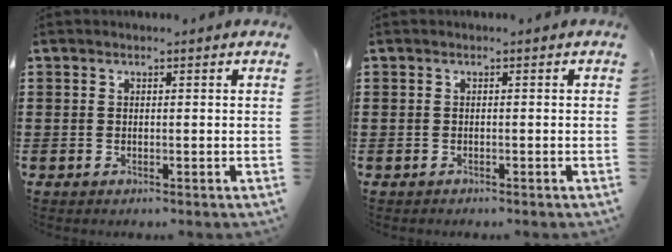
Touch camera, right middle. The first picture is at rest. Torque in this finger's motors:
{"motor_torque": [-0.37, 0.24, -0.49, -0.18]}